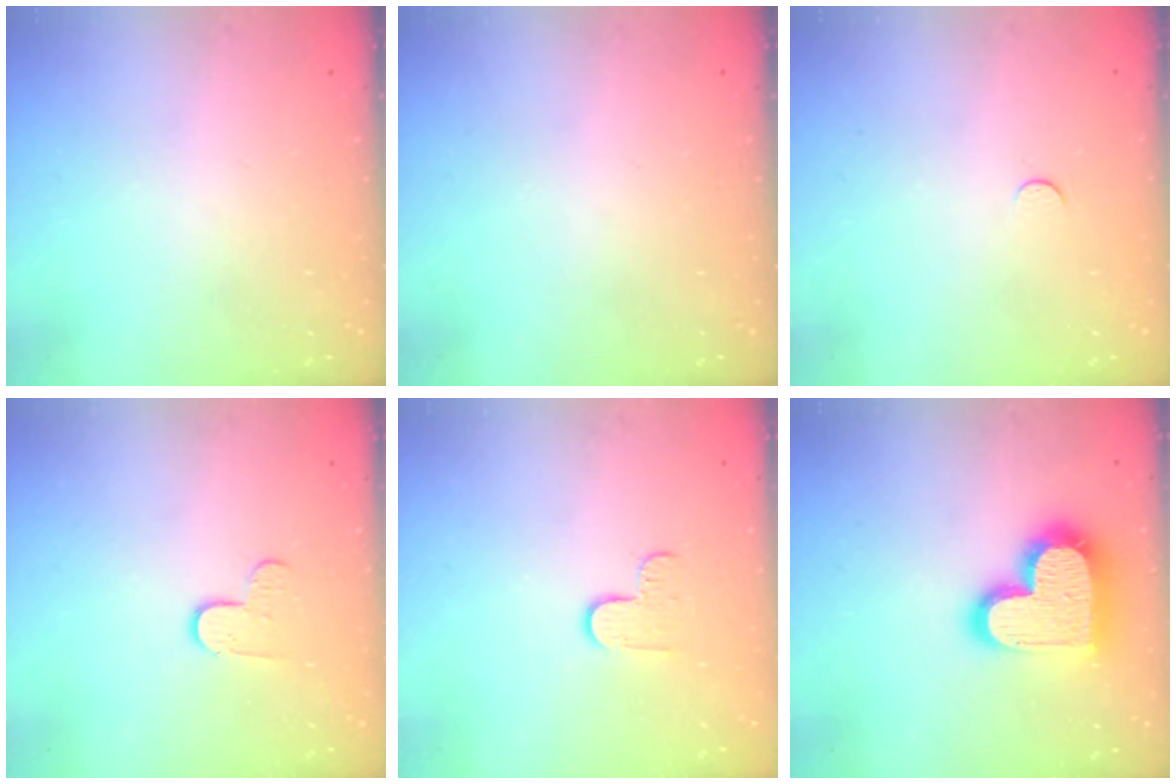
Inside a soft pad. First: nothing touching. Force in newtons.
{"total": 0.0}
{"total": 3.5, "press": 3.5, "slide": 0.4}
{"total": 3.3, "press": 3.3, "slide": 0.3}
{"total": 5.4, "press": 5.4, "slide": 0.5}
{"total": 20.1, "press": 20.1, "slide": 1.5}